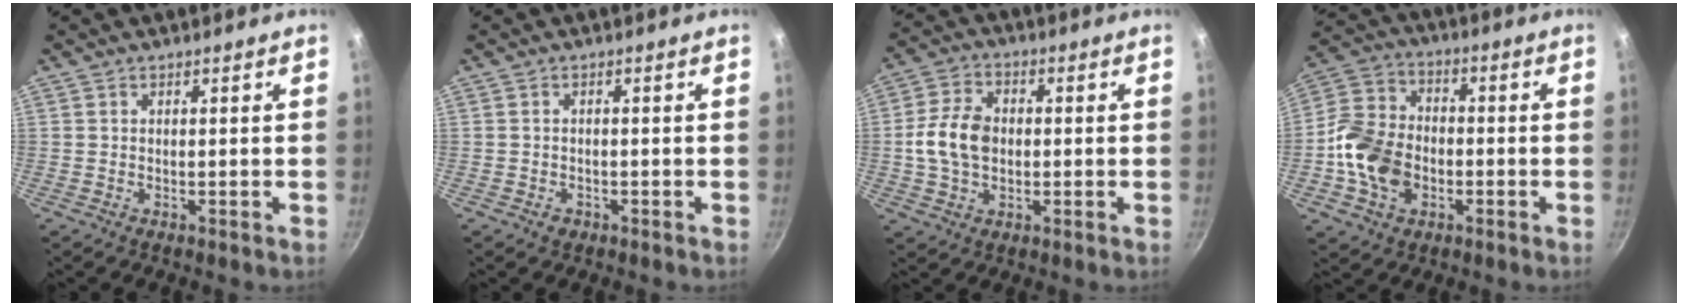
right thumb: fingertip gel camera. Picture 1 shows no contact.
{"total": 1.5, "force": [-0.8, 1.2, 0.5], "torque": [-0.010, 0.004, -0.007]}
{"total": 9.7, "force": [-0.2, 7.1, 6.6], "torque": [-0.110, 0.018, -0.011]}
{"total": 14.0, "force": [-3.2, 10.5, 8.7], "torque": [-0.149, 0.027, -0.072]}